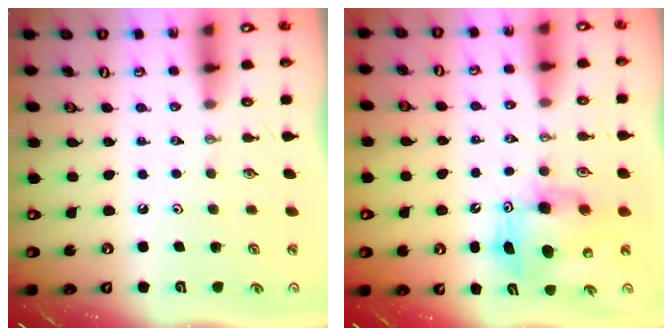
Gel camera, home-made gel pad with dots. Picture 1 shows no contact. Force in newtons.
{"total": 8.9, "press": 8.7, "slide": 1.8}